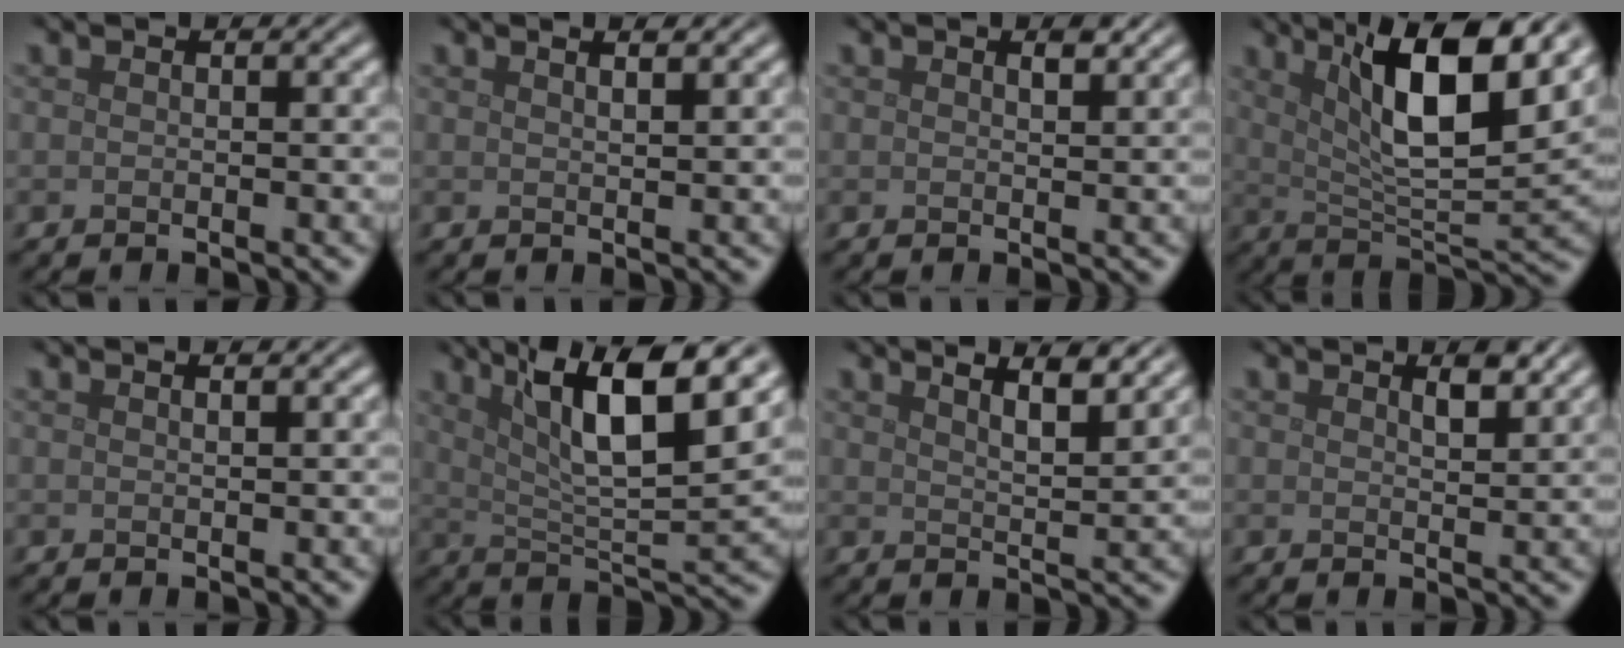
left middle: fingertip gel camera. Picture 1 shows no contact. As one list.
[{"total": 2.6, "force": [1.7, 1.0, 1.7], "torque": [0.002, 0.007, -0.004]}, {"total": 1.1, "force": [0.8, 0.3, 0.7], "torque": [-0.012, -0.002, 0.014]}, {"total": 10.8, "force": [4.8, 3.0, 9.2], "torque": [-0.149, -0.002, 0.082]}, {"total": 0.7, "force": [0.5, 0.2, 0.5], "torque": [-0.003, 0.001, 0.005]}, {"total": 10.8, "force": [5.4, 2.8, 8.9], "torque": [-0.148, 0.003, 0.093]}, {"total": 5.3, "force": [3.8, 1.4, 3.3], "torque": [-0.024, 0.020, 0.032]}, {"total": 1.8, "force": [1.3, 0.5, 1.2], "torque": [-0.019, -0.002, 0.022]}]